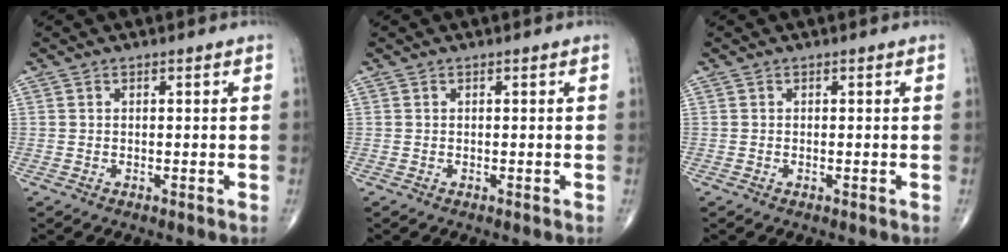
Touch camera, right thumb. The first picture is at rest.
{"total": 0.0}
{"total": 0.0}